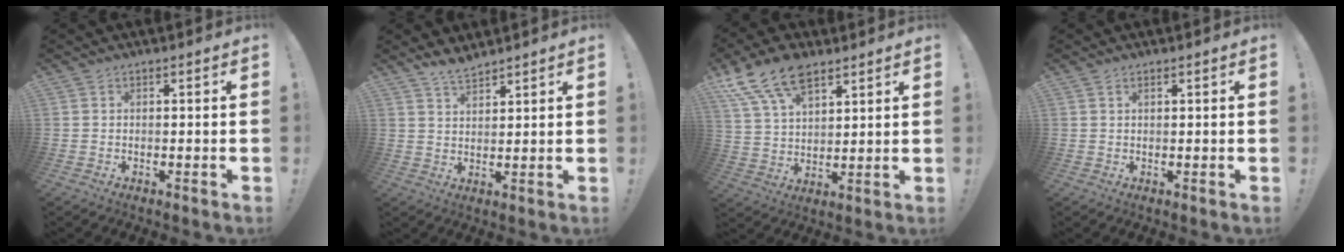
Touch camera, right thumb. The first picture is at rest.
{"total": 4.8, "force": [4.3, 1.3, 1.5], "torque": [-0.030, -0.023, 0.080]}
{"total": 13.7, "force": [9.1, 7.1, 7.3], "torque": [-0.151, -0.041, 0.172]}
{"total": 0.9, "force": [0.6, 0.4, 0.5], "torque": [-0.010, 0.000, 0.012]}